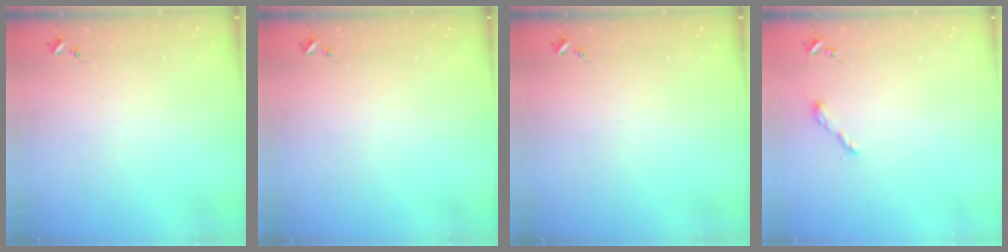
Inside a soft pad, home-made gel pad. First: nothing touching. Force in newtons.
{"total": 0.0}
{"total": 0.0}
{"total": 3.8, "press": 3.8, "slide": 0.3}